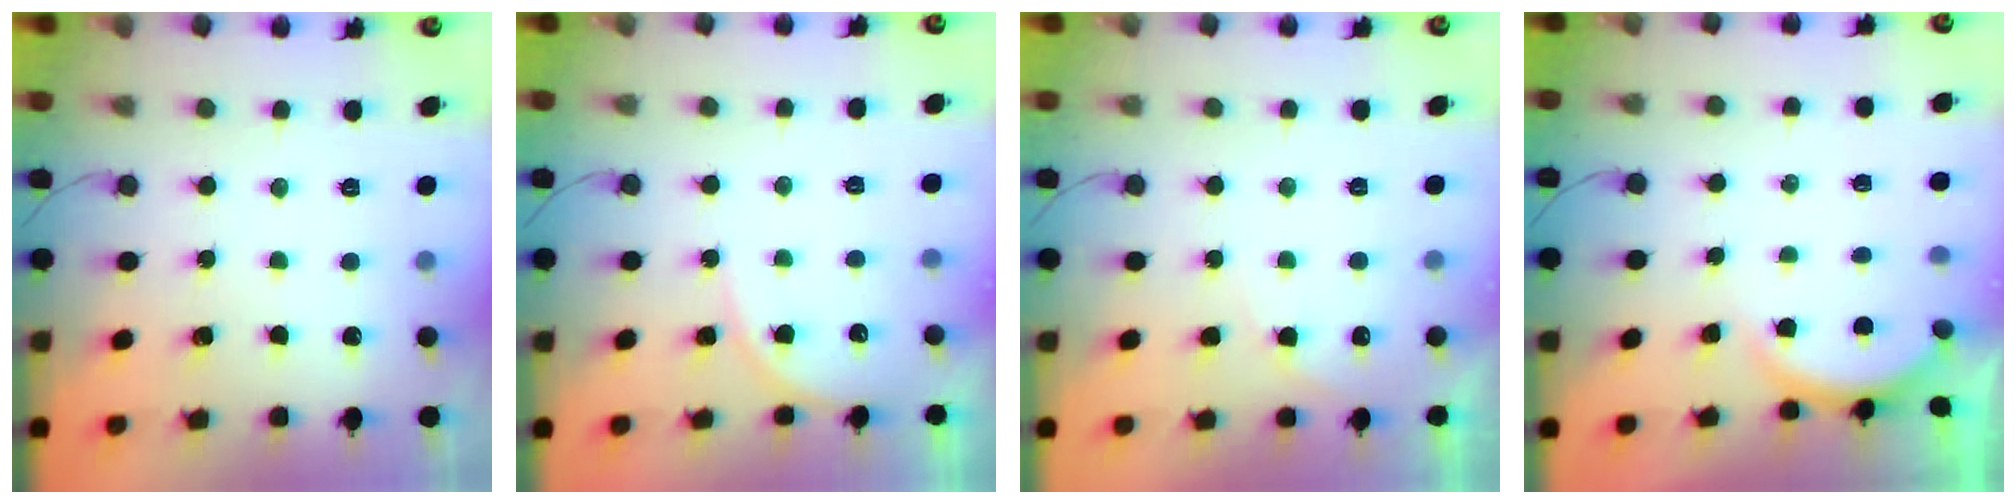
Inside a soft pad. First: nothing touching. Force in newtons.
{"total": 5.8, "press": 5.8, "slide": 0.4}
{"total": 5.0, "press": 4.9, "slide": 0.9}
{"total": 1.6, "press": 1.5, "slide": 0.6}